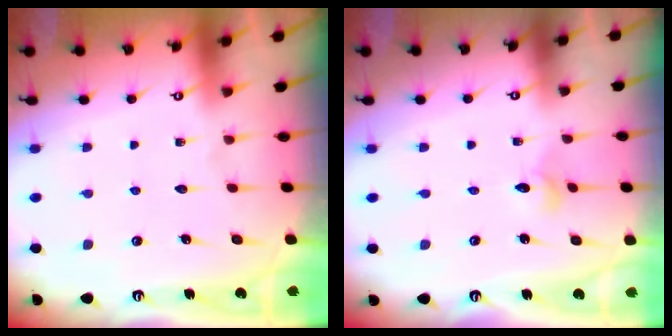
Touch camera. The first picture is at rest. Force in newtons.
{"total": 2.8, "press": 2.8, "slide": 0.3}